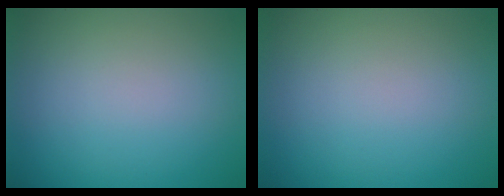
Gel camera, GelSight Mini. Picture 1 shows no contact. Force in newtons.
{"total": 0.0}